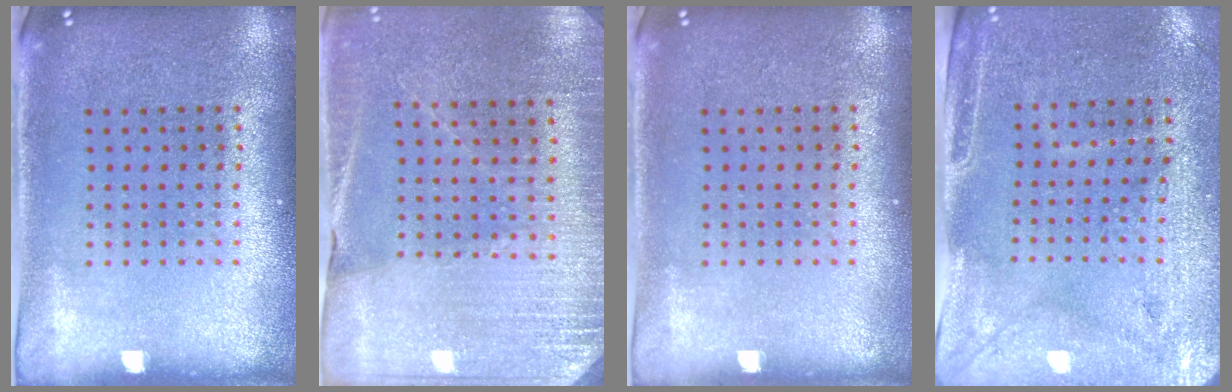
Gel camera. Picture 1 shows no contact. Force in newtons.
{"total": 2.8, "press": 2.8, "slide": 0.2}
{"total": 0.0}
{"total": 3.0, "press": 2.6, "slide": 1.5}